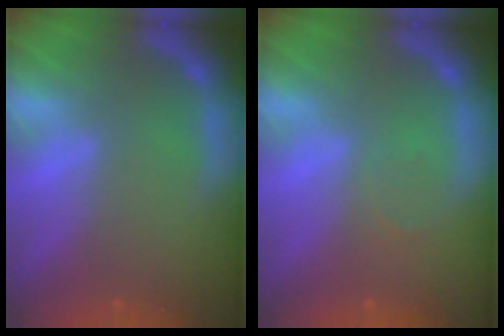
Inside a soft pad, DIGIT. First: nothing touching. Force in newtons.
{"total": 1.0}